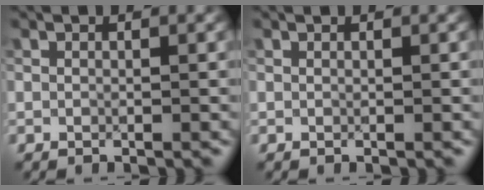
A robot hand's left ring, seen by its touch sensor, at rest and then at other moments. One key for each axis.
{"total": 0.0}